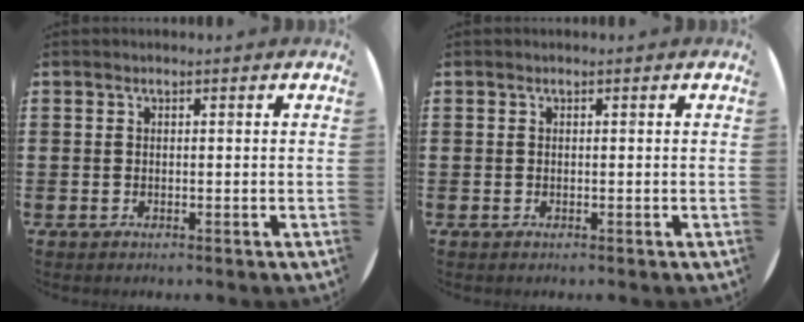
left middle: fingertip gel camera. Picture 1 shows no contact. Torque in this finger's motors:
{"motor_torque": [0.17, -0.32, 0.04, 0.01]}